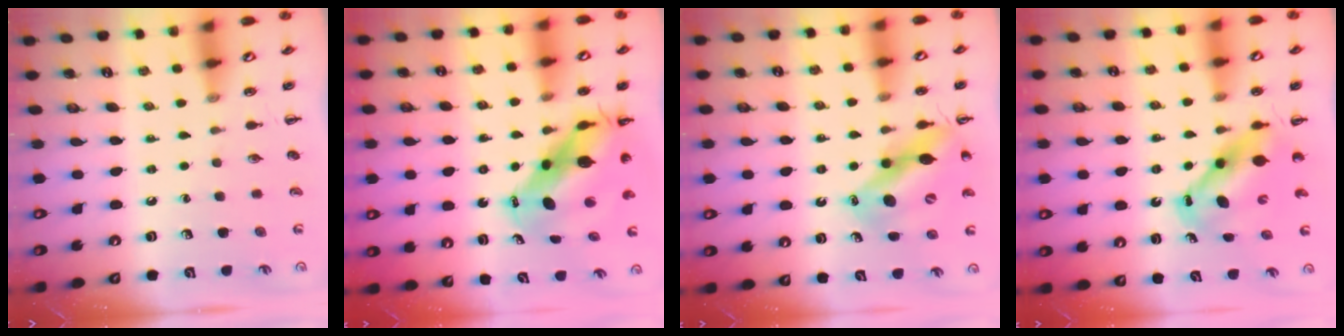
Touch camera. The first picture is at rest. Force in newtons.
{"total": 12.4, "press": 11.7, "slide": 3.9}
{"total": 13.1, "press": 12.5, "slide": 4.0}
{"total": 6.9, "press": 6.6, "slide": 2.0}